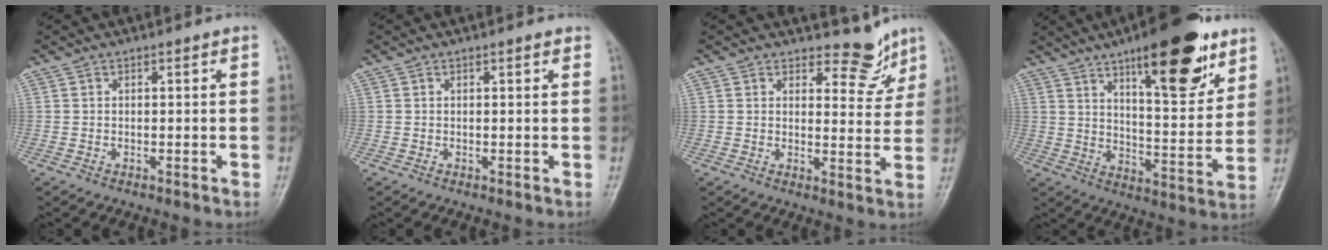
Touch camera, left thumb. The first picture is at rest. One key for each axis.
{"total": 1.0, "fx": 0.8, "fy": 0.3, "fz": 0.6, "tx": -0.007, "ty": -0.001, "tz": 0.007}
{"total": 6.3, "fx": 5.4, "fy": 2.9, "fz": 1.3, "tx": 0.011, "ty": -0.049, "tz": 0.068}
{"total": 20.4, "fx": 12.1, "fy": 6.6, "fz": 15.0, "tx": -0.177, "ty": -0.062, "tz": 0.185}